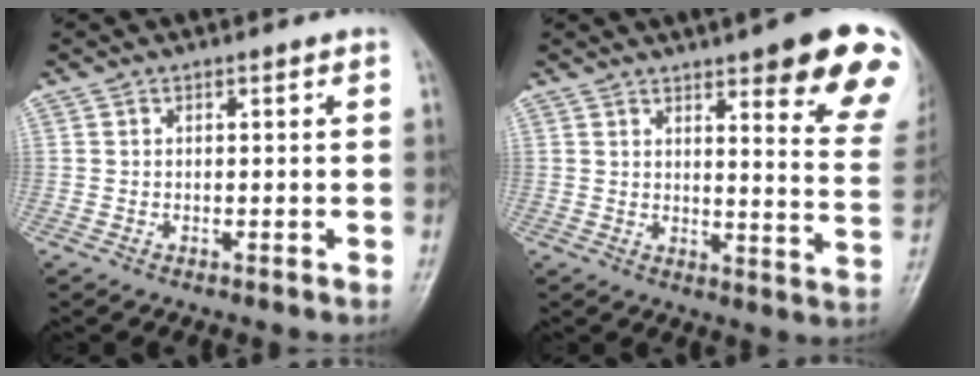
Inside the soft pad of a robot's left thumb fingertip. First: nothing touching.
{"total": 18.4, "force": [10.9, 3.6, 14.4], "torque": [-0.156, -0.051, 0.126]}